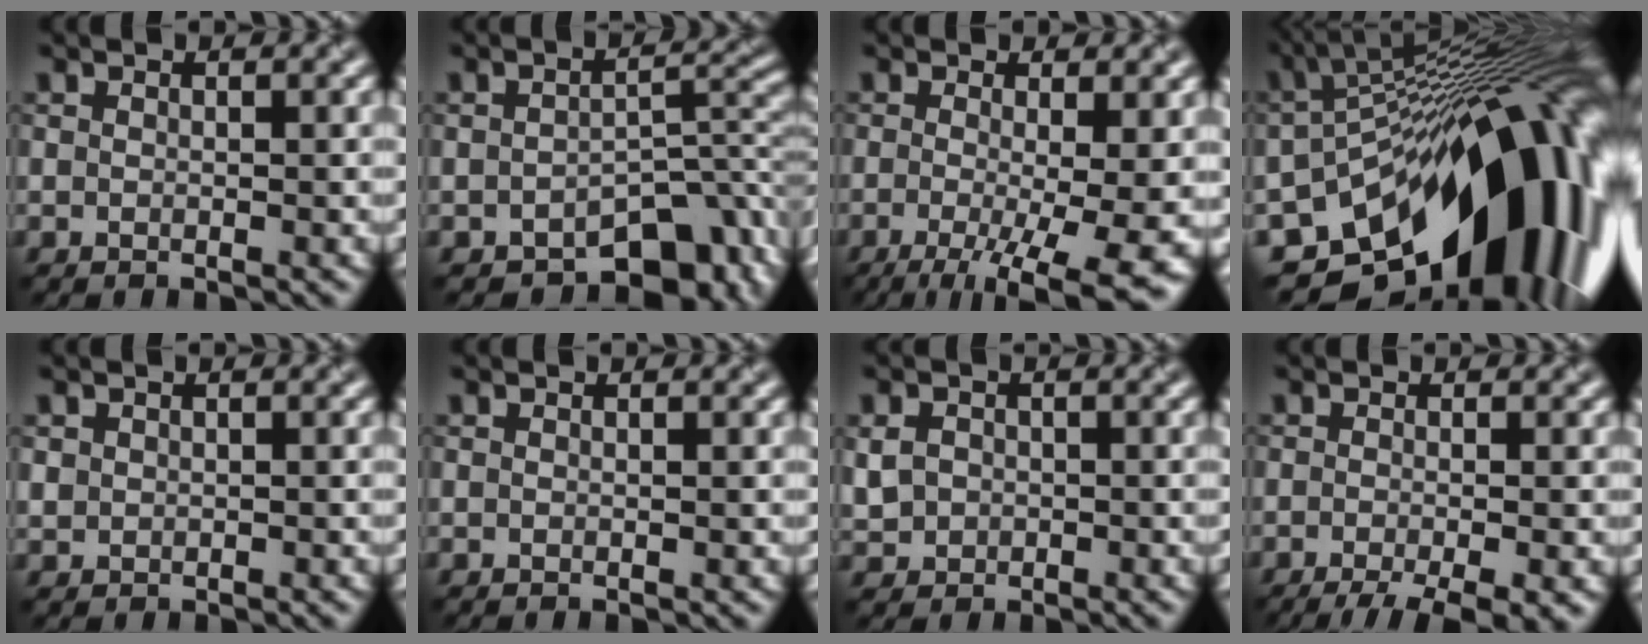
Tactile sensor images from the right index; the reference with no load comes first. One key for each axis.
{"total": 7.0, "fx": -4.6, "fy": 3.2, "fz": 4.1, "tx": -0.034, "ty": -0.001, "tz": -0.070}
{"total": 9.7, "fx": -2.8, "fy": 3.0, "fz": 8.8, "tx": -0.130, "ty": -0.020, "tz": -0.032}
{"total": 19.8, "fx": -8.3, "fy": 10.4, "fz": 14.7, "tx": -0.214, "ty": -0.010, "tz": -0.134}
{"total": 0.9, "fx": 0.1, "fy": 0.9, "fz": 0.1, "tx": 0.005, "ty": -0.005, "tz": 0.003}
{"total": 0.0}
{"total": 2.3, "fx": -0.1, "fy": 2.1, "fz": 0.9, "tx": -0.019, "ty": -0.002, "tz": -0.004}
{"total": 5.7, "fx": -3.5, "fy": 1.3, "fz": 4.3, "tx": -0.057, "ty": -0.010, "tz": -0.054}